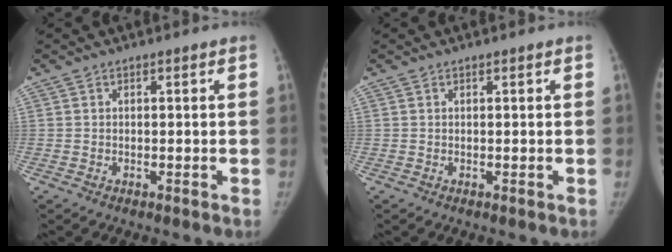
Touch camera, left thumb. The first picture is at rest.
{"total": 0.0}